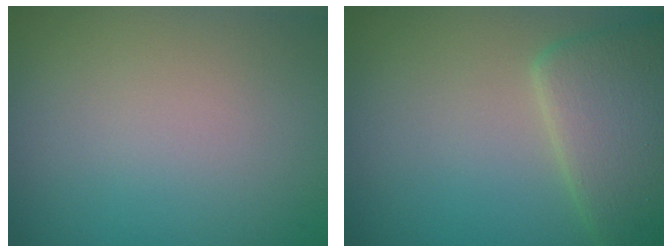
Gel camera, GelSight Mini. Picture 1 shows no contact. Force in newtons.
{"total": 5.4, "press": 5.4, "slide": 0.1}